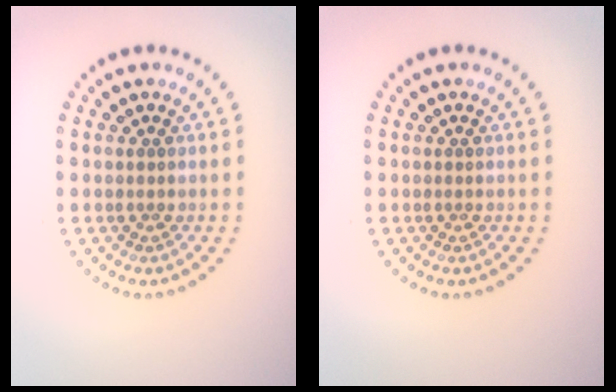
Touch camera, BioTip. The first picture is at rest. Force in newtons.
{"total": 0.0}